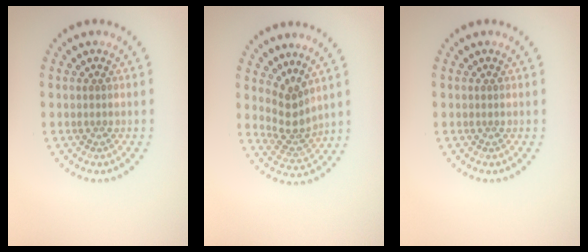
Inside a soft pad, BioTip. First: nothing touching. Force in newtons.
{"total": 2.7, "press": 1.9, "slide": 1.9}
{"total": 0.0}